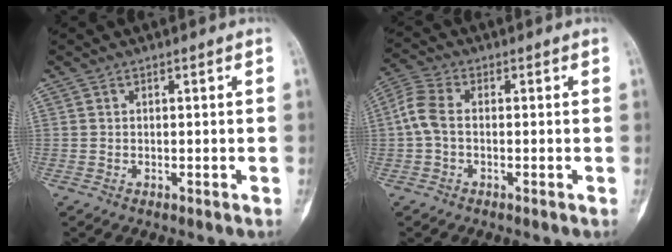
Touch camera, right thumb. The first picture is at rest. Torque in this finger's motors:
{"motor_torque": [0.54, 0.60, 0.39, -0.06, 0.08]}